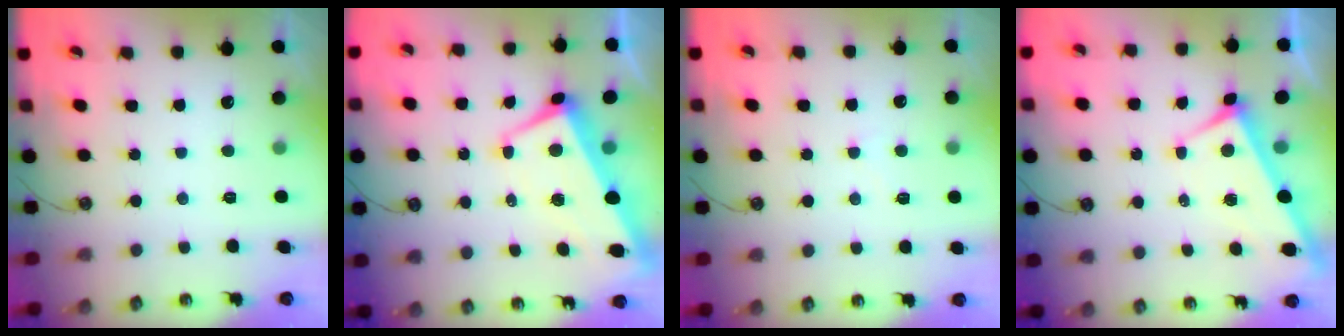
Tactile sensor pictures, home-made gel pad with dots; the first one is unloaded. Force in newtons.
{"total": 1.7, "press": 1.0, "slide": 1.3}
{"total": 1.8, "press": 1.8, "slide": 0.3}
{"total": 3.6, "press": 3.5, "slide": 0.5}